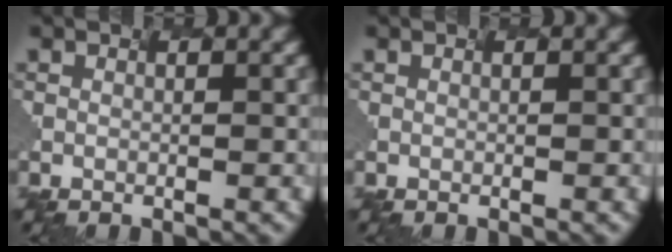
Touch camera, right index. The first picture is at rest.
{"total": 0.0}